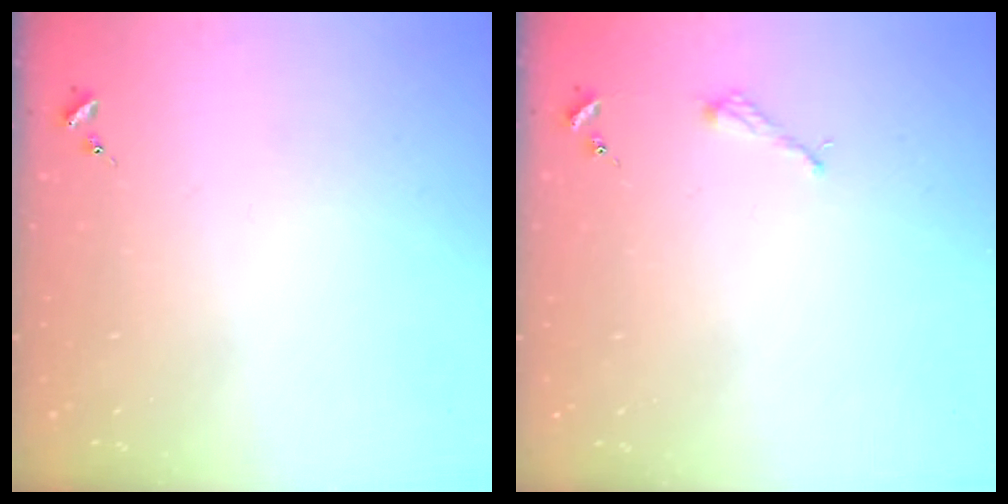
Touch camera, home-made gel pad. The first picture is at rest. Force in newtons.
{"total": 2.2, "press": 2.2, "slide": 0.3}